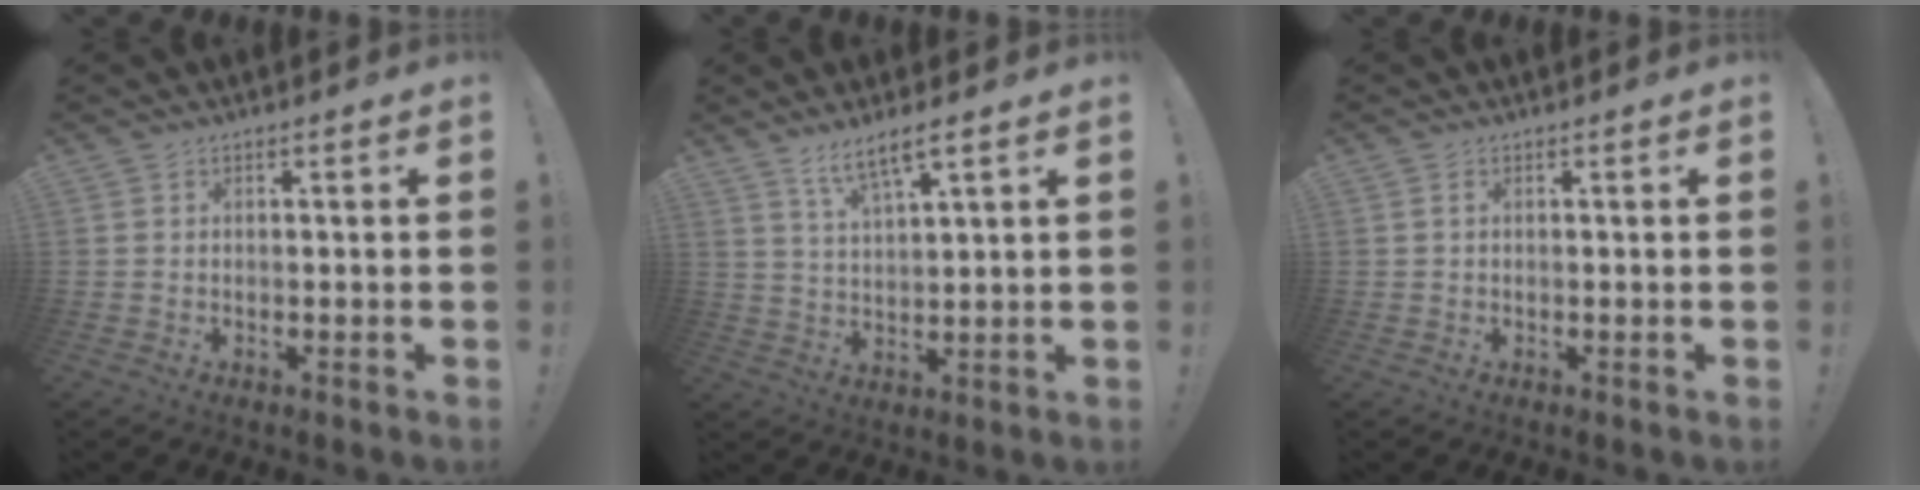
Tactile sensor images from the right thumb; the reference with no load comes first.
{"total": 6.4, "force": [4.7, 0.8, 4.1], "torque": [-0.078, -0.021, 0.082]}
{"total": 0.7, "force": [0.3, 0.2, 0.6], "torque": [-0.021, 0.005, 0.006]}